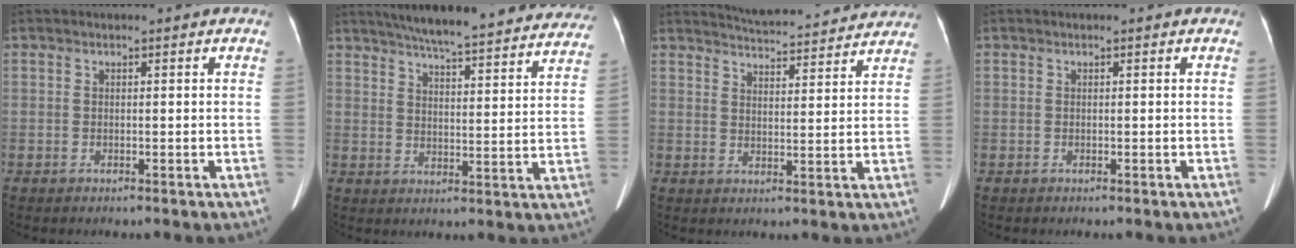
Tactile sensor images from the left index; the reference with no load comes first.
{"total": 27.7, "force": [24.9, 3.4, 11.6], "torque": [-0.173, -0.030, 0.305]}
{"total": 14.5, "force": [13.9, 1.9, 3.6], "torque": [-0.053, 0.015, 0.175]}
{"total": 0.0}